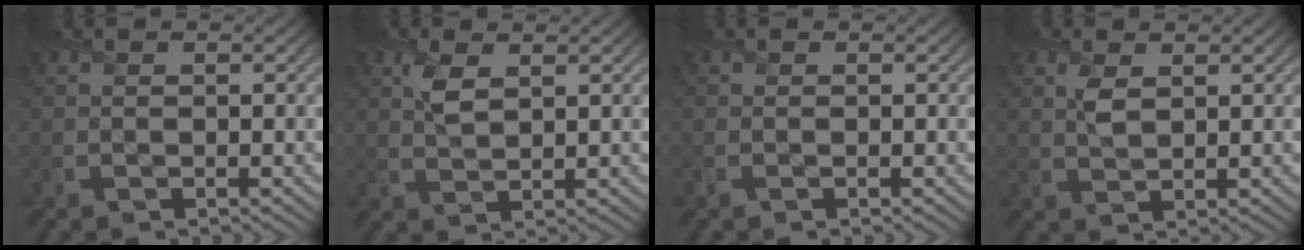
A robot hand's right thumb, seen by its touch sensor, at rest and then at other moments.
{"total": 3.0, "force": [1.4, 1.3, 2.2], "torque": [-0.055, 0.000, 0.031]}
{"total": 0.0}
{"total": 2.2, "force": [1.1, 1.1, 1.6], "torque": [-0.040, -0.001, 0.024]}